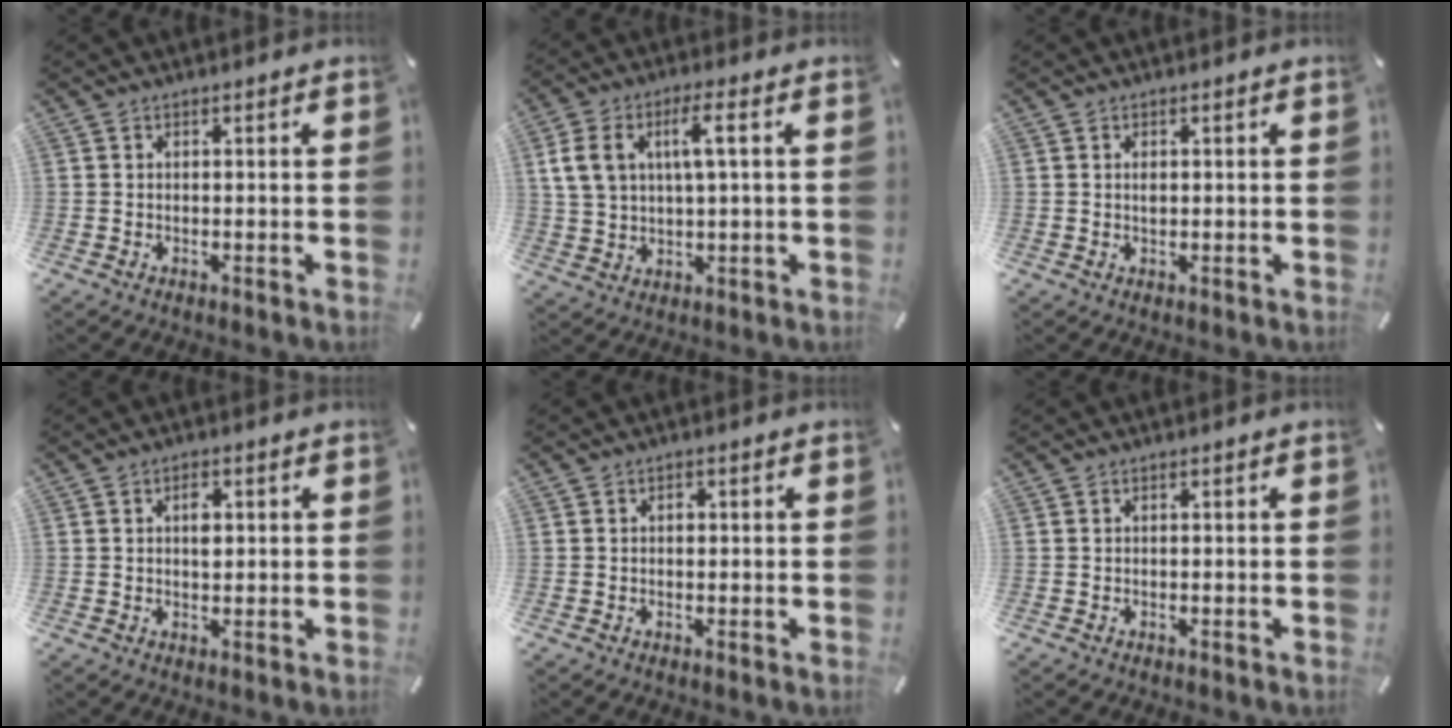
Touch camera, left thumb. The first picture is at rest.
{"total": 8.2, "force": [2.6, 4.1, 6.7], "torque": [-0.149, 0.007, 0.042]}
{"total": 1.2, "force": [0.2, 0.7, 1.0], "torque": [-0.021, 0.002, 0.003]}
{"total": 3.0, "force": [0.6, 1.7, 2.3], "torque": [-0.033, 0.000, 0.006]}
{"total": 1.2, "force": [0.1, 0.9, 0.7], "torque": [-0.008, 0.002, -0.002]}
{"total": 0.0}